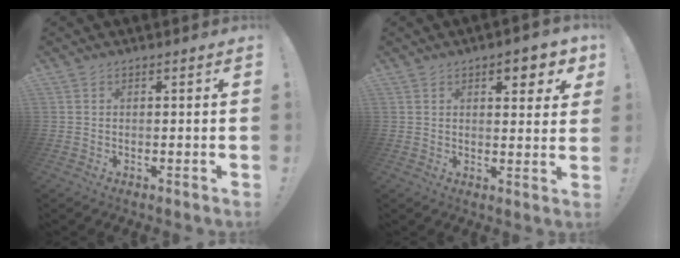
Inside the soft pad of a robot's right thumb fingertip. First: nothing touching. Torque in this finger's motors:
{"motor_torque": [-0.72, 0.87, 0.41, -0.03, 0.27]}